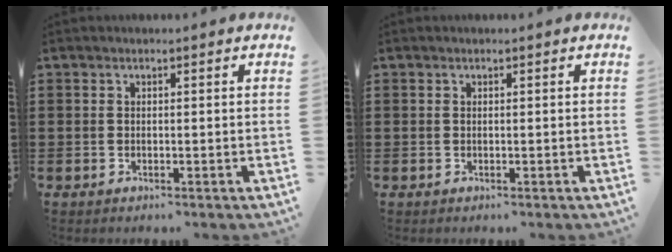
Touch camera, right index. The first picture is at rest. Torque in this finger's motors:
{"motor_torque": [0.05, 0.84, -0.01, 0.01]}